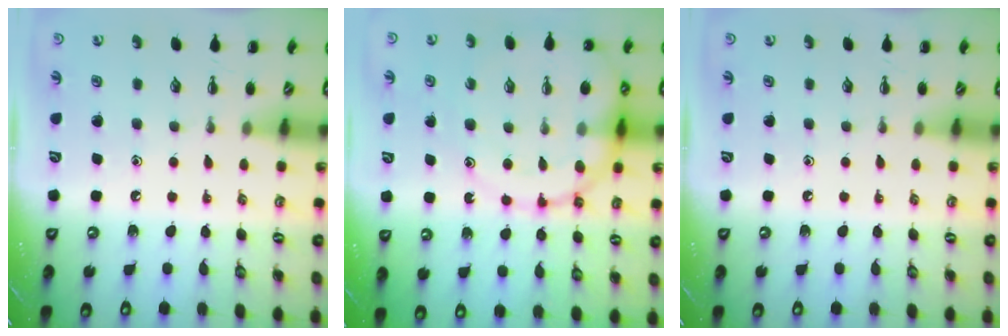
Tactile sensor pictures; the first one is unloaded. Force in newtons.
{"total": 19.3, "press": 18.8, "slide": 4.3}
{"total": 0.0}